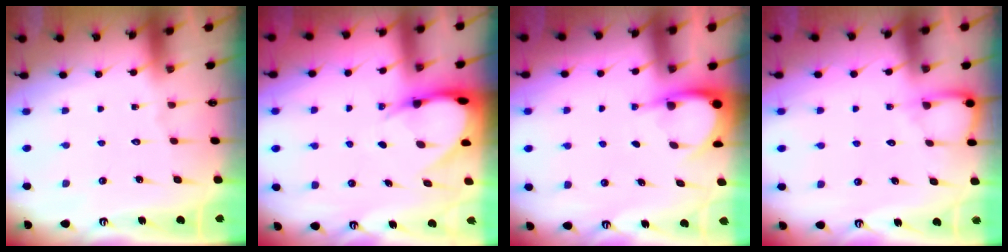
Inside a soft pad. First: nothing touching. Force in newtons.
{"total": 6.0, "press": 6.0, "slide": 0.6}
{"total": 4.2, "press": 4.2, "slide": 0.4}
{"total": 5.0, "press": 5.0, "slide": 0.7}